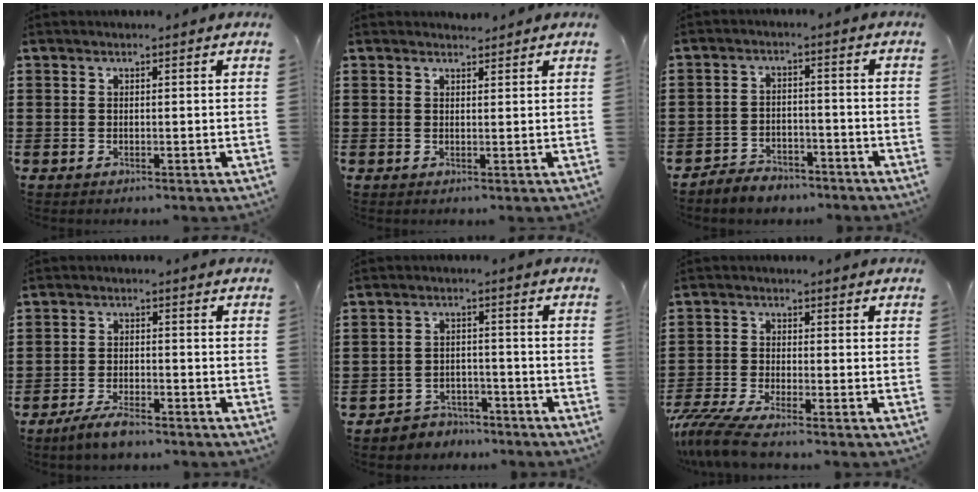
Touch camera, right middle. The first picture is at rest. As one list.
[{"total": 1.4, "force": [1.3, 0.2, 0.1], "torque": [-0.005, 0.000, 0.026]}, {"total": 3.7, "force": [-3.6, 0.7, -0.1], "torque": [-0.005, 0.006, -0.076]}, {"total": 3.9, "force": [-3.3, 0.7, 2.0], "torque": [-0.047, 0.002, -0.066]}, {"total": 3.8, "force": [-3.6, 1.0, -0.2], "torque": [-0.005, 0.003, -0.079]}, {"total": 5.7, "force": [-5.0, 0.4, 2.8], "torque": [-0.089, -0.023, -0.106]}]